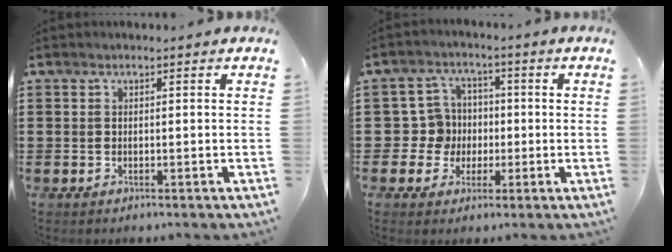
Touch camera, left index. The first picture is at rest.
{"total": 6.6, "force": [-0.3, 6.5, 1.1], "torque": [-0.056, 0.015, -0.003]}